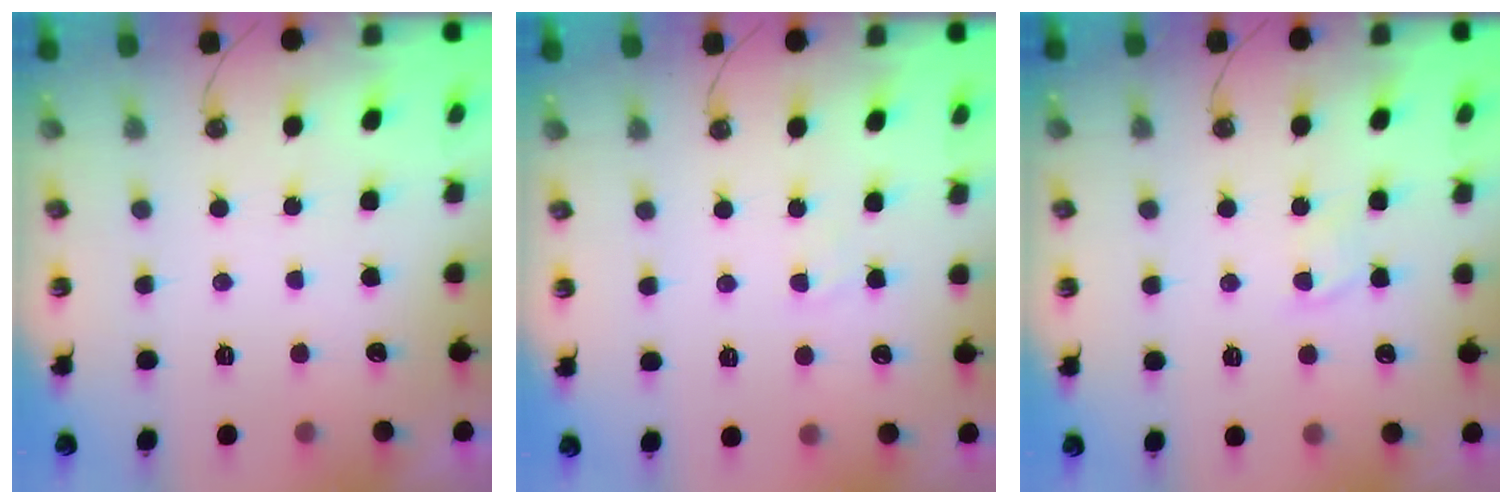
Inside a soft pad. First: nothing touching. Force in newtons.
{"total": 2.7, "press": 2.7, "slide": 0.4}
{"total": 3.1, "press": 3.0, "slide": 0.4}